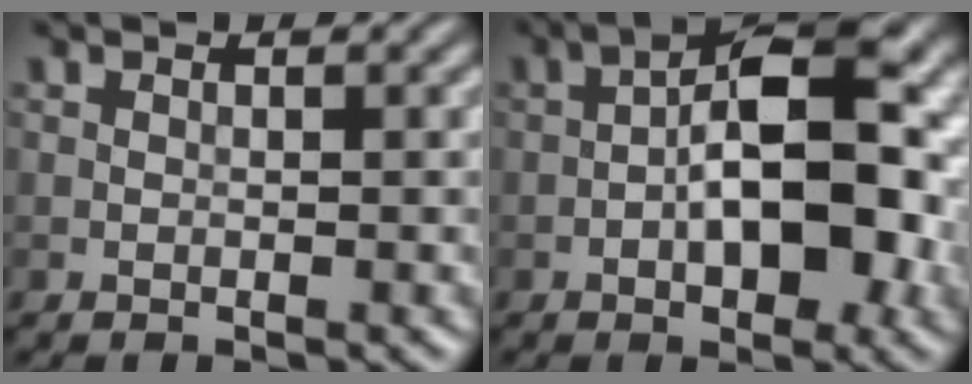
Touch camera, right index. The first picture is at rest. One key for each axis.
{"total": 9.9, "fx": -1.5, "fy": 4.0, "fz": 8.9, "tx": -0.134, "ty": 0.017, "tz": -0.030}